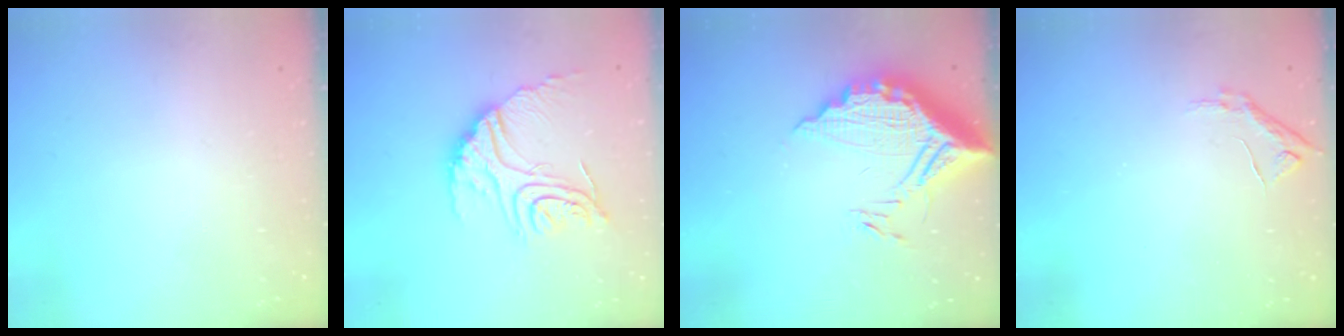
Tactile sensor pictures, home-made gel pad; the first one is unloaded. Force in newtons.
{"total": 17.3, "press": 17.2, "slide": 1.4}
{"total": 16.3, "press": 16.3, "slide": 1.3}
{"total": 7.4, "press": 7.4, "slide": 0.5}